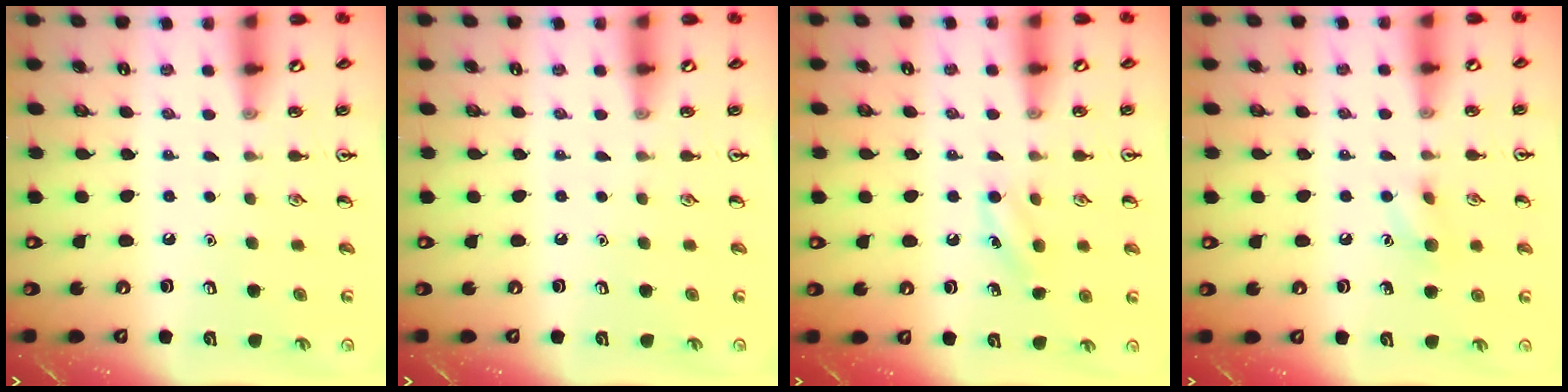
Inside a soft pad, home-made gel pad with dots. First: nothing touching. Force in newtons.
{"total": 0.0}
{"total": 7.1, "press": 6.8, "slide": 2.0}
{"total": 6.6, "press": 6.4, "slide": 1.5}